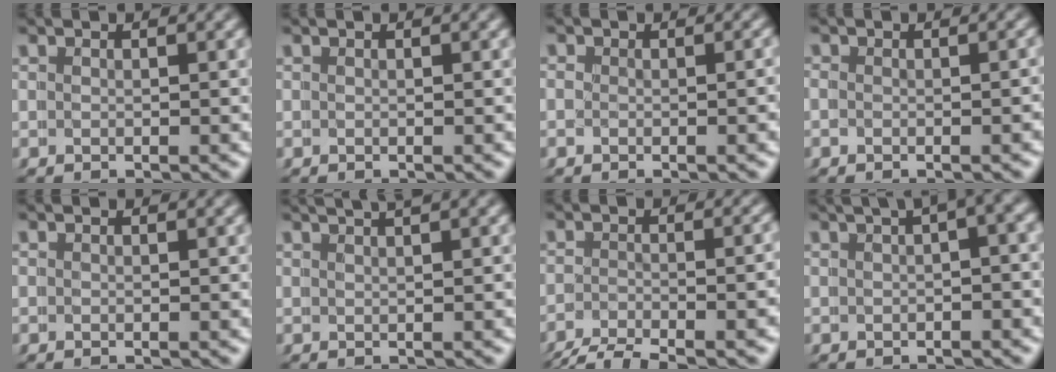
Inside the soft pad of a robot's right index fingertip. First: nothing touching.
{"total": 0.0}
{"total": 0.8, "force": [-0.3, -0.2, 0.7], "torque": [-0.002, 0.006, -0.012]}
{"total": 1.3, "force": [-0.7, 0.3, 1.0], "torque": [-0.011, 0.005, -0.016]}
{"total": 0.0}
{"total": 3.1, "force": [2.4, 0.4, 1.9], "torque": [-0.014, 0.012, 0.034]}
{"total": 7.5, "force": [-6.8, 1.8, 2.7], "torque": [-0.033, -0.015, -0.099]}
{"total": 5.1, "force": [1.7, 2.1, 4.3], "torque": [-0.032, 0.039, 0.013]}